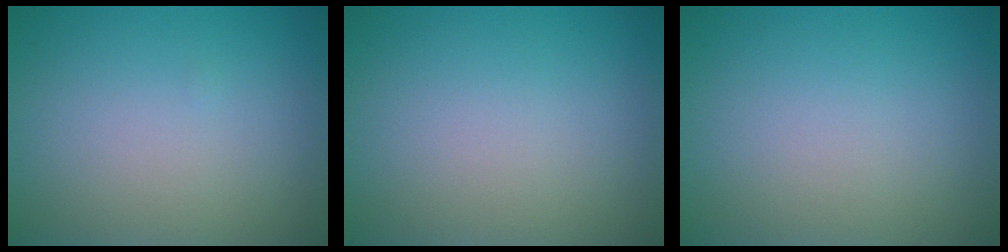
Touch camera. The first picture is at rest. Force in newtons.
{"total": 0.0}
{"total": 0.0}